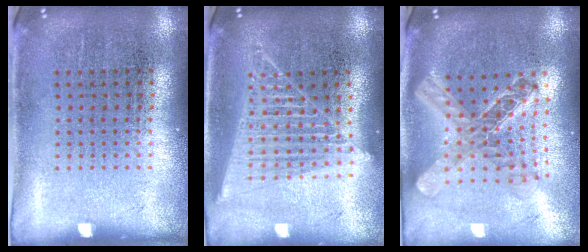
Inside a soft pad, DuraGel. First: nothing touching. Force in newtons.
{"total": 1.9, "press": 1.7, "slide": 0.8}
{"total": 2.3, "press": 1.9, "slide": 1.3}